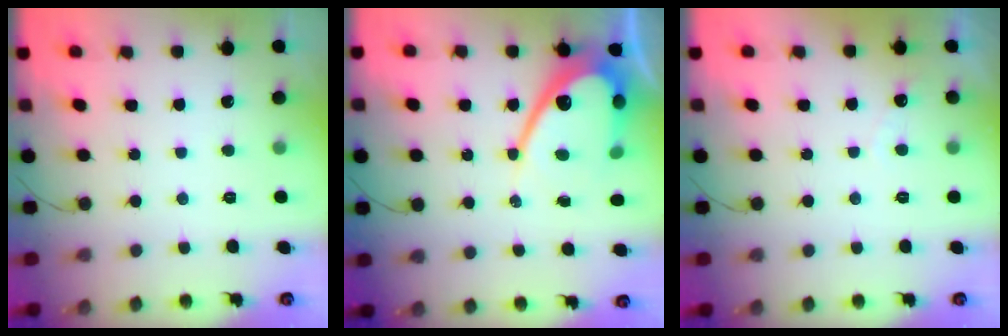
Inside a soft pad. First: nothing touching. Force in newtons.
{"total": 14.0, "press": 14.0, "slide": 0.9}
{"total": 3.0, "press": 3.0, "slide": 0.1}